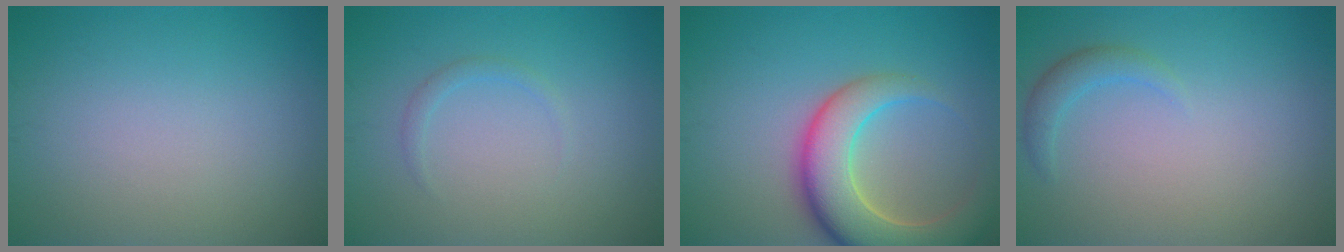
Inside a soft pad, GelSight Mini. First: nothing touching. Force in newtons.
{"total": 0.9, "press": 0.9, "slide": 0.1}
{"total": 8.4, "press": 8.3, "slide": 0.9}
{"total": 1.6, "press": 1.6, "slide": 0.1}